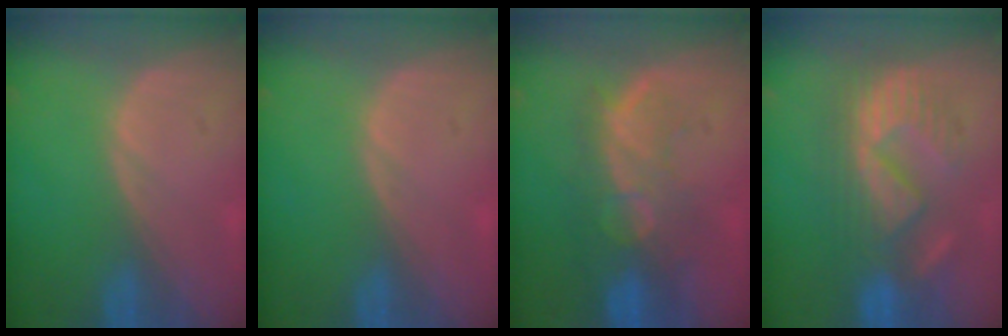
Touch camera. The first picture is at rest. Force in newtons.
{"total": 0.0}
{"total": 10.0, "press": 8.6, "slide": 5.1}
{"total": 9.4, "press": 9.4, "slide": 0.4}